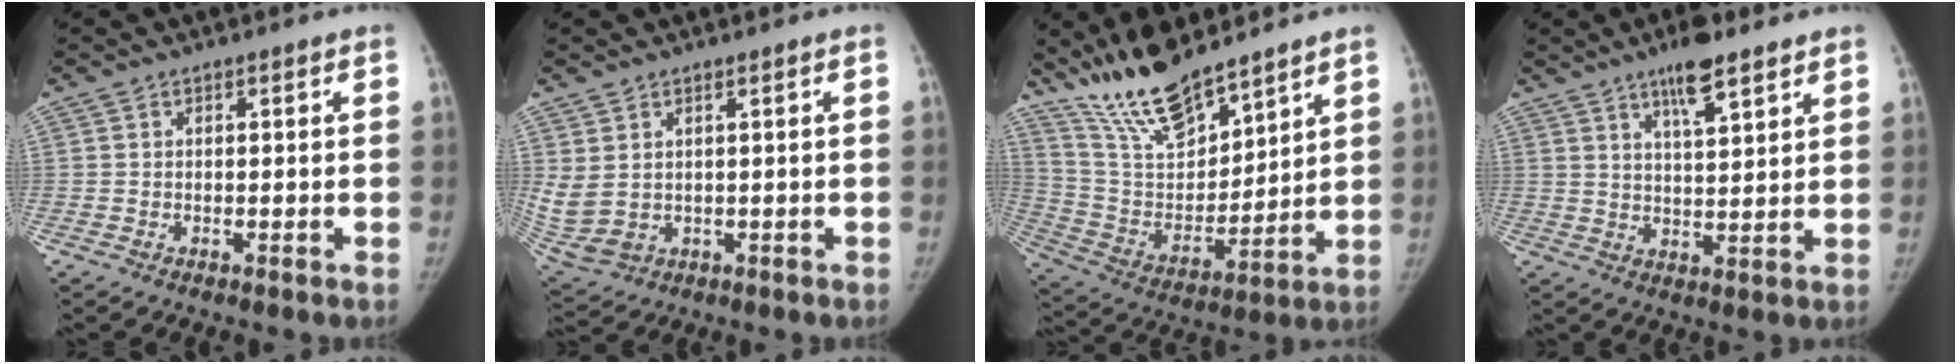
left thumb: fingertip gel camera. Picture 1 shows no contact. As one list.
[{"total": 8.1, "force": [1.4, 5.4, 5.9], "torque": [-0.138, -0.009, 0.048]}, {"total": 16.4, "force": [13.7, 4.7, 7.7], "torque": [-0.108, -0.073, 0.267]}, {"total": 8.3, "force": [5.5, 2.3, 5.8], "torque": [-0.078, -0.031, 0.091]}]